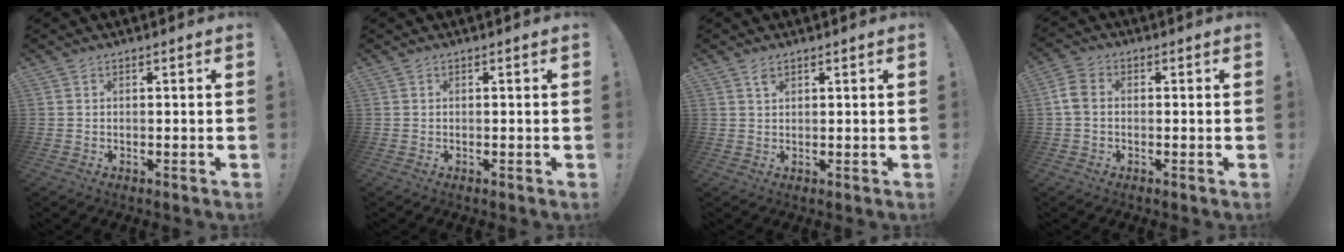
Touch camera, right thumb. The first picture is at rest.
{"total": 0.0}
{"total": 1.5, "force": [1.1, 0.8, 0.7], "torque": [-0.007, -0.005, 0.020]}
{"total": 5.6, "force": [0.1, 4.0, 3.9], "torque": [-0.088, 0.008, 0.004]}